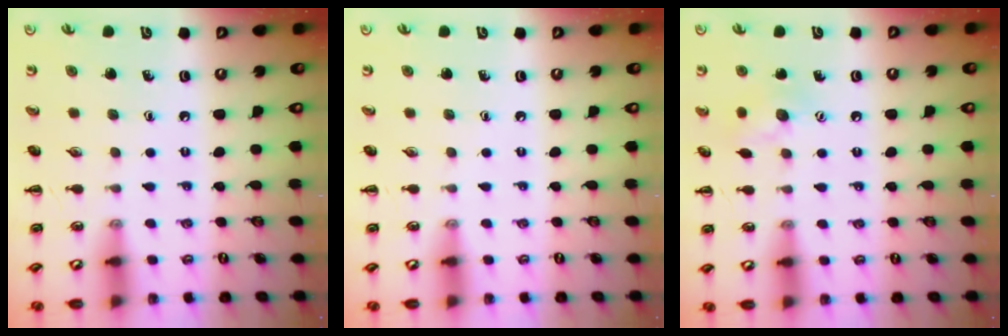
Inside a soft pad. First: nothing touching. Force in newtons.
{"total": 0.0}
{"total": 8.3, "press": 8.2, "slide": 1.2}